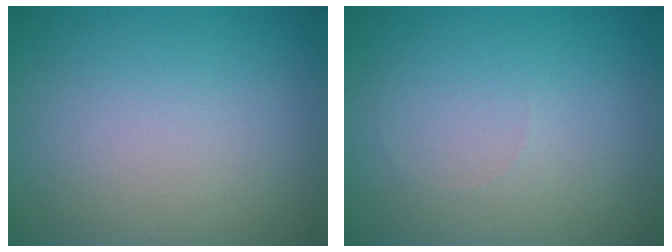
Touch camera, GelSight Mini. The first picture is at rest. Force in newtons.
{"total": 0.0}